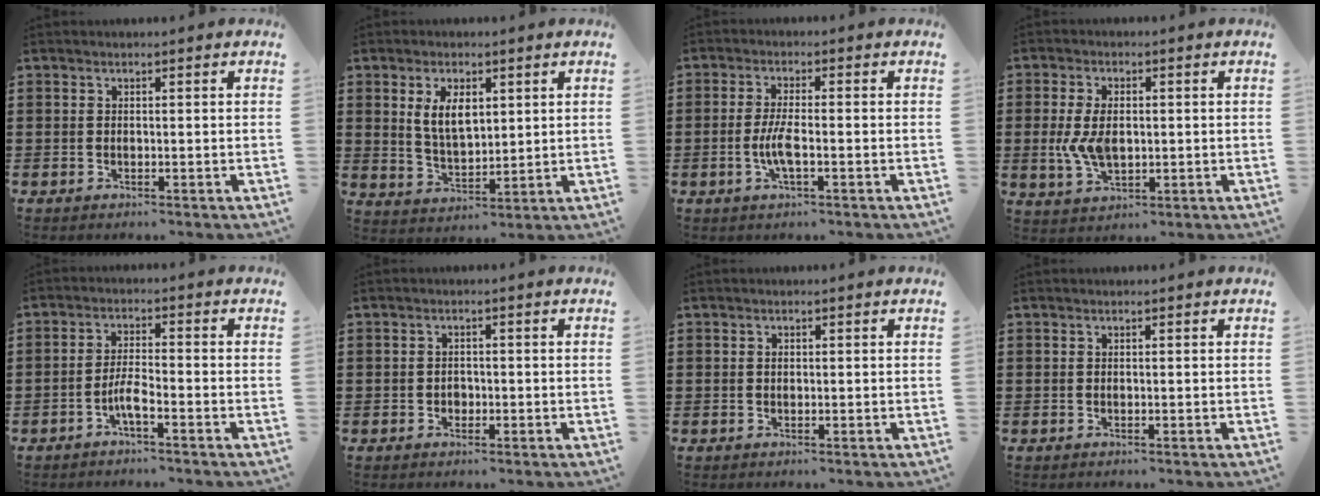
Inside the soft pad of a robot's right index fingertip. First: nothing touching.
{"total": 5.9, "force": [2.0, 3.0, 4.6], "torque": [-0.092, 0.005, 0.033]}
{"total": 4.1, "force": [-1.1, 0.8, 3.9], "torque": [-0.090, -0.008, -0.027]}
{"total": 6.3, "force": [-0.1, 3.8, 5.1], "torque": [-0.127, -0.001, -0.008]}
{"total": 3.7, "force": [-2.1, 0.5, 3.0], "torque": [-0.074, -0.005, -0.045]}
{"total": 1.3, "force": [-0.5, 1.1, 0.4], "torque": [-0.012, 0.001, -0.012]}
{"total": 0.7, "force": [0.1, 0.5, 0.5], "torque": [-0.011, 0.000, 0.003]}
{"total": 0.0}